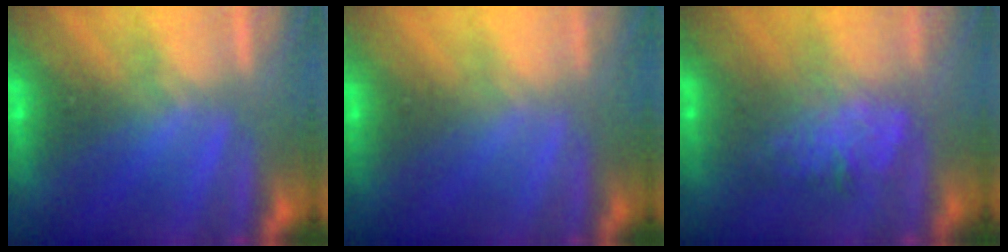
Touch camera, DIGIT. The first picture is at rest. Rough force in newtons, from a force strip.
{"total": 2.4}
{"total": 2.7}